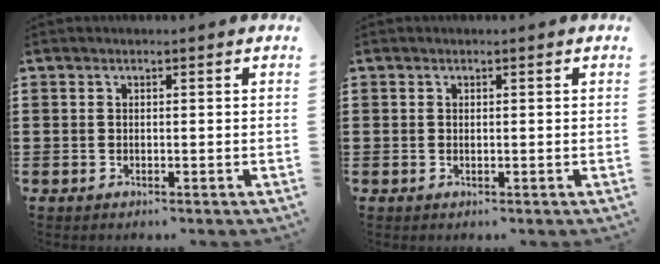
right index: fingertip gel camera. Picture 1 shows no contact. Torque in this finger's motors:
{"motor_torque": [2.14, 0.00, 0.03, 0.00]}